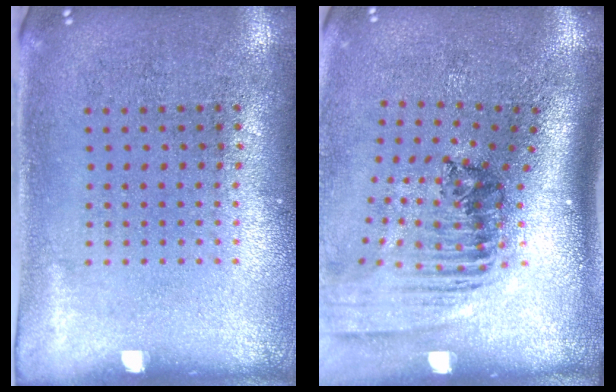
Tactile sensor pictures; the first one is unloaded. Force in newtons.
{"total": 2.4, "press": 1.7, "slide": 1.7}